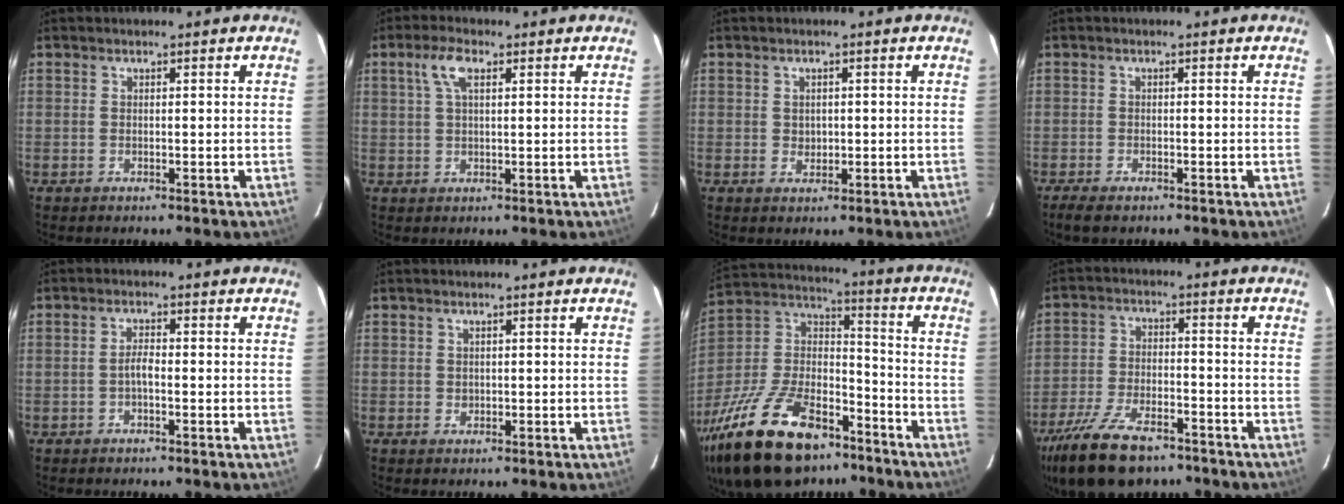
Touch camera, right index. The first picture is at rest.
{"total": 4.5, "force": [1.9, 1.8, 3.7], "torque": [-0.074, 0.011, 0.037]}
{"total": 1.8, "force": [0.0, 1.6, 0.8], "torque": [-0.010, 0.001, 0.002]}
{"total": 3.2, "force": [-2.5, 1.0, 1.8], "torque": [-0.045, -0.011, -0.045]}
{"total": 1.9, "force": [-0.7, 0.5, 1.6], "torque": [-0.033, 0.007, -0.016]}
{"total": 0.8, "force": [0.1, 0.8, 0.1], "torque": [0.002, 0.002, 0.003]}
{"total": 32.0, "force": [-20.7, 15.7, 18.7], "torque": [-0.400, -0.005, -0.333]}
{"total": 17.4, "force": [-12.5, 7.5, 9.6], "torque": [-0.216, -0.030, -0.216]}